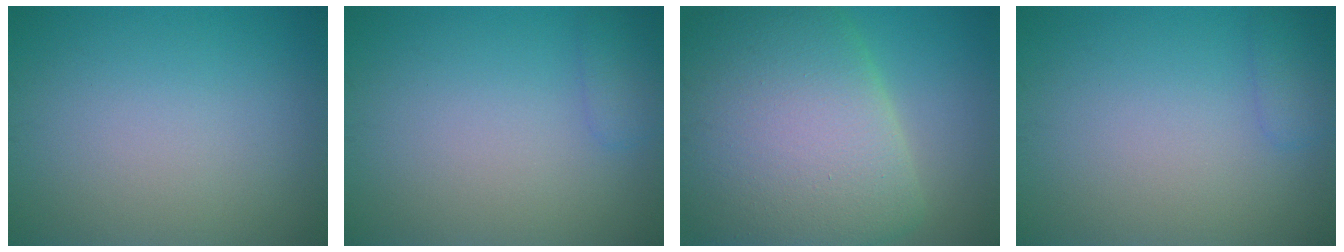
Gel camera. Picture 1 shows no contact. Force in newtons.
{"total": 1.3, "press": 1.3, "slide": 0.1}
{"total": 14.0, "press": 14.0, "slide": 0.4}
{"total": 1.3, "press": 1.3, "slide": 0.1}